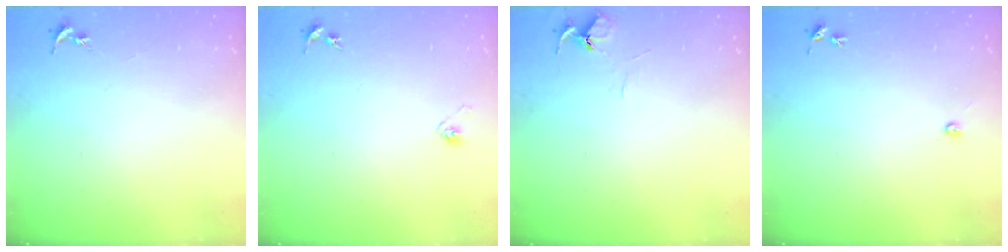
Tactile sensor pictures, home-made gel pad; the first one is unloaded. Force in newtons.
{"total": 2.9, "press": 2.6, "slide": 1.4}
{"total": 5.8, "press": 5.8, "slide": 0.6}
{"total": 3.0, "press": 3.0, "slide": 0.4}